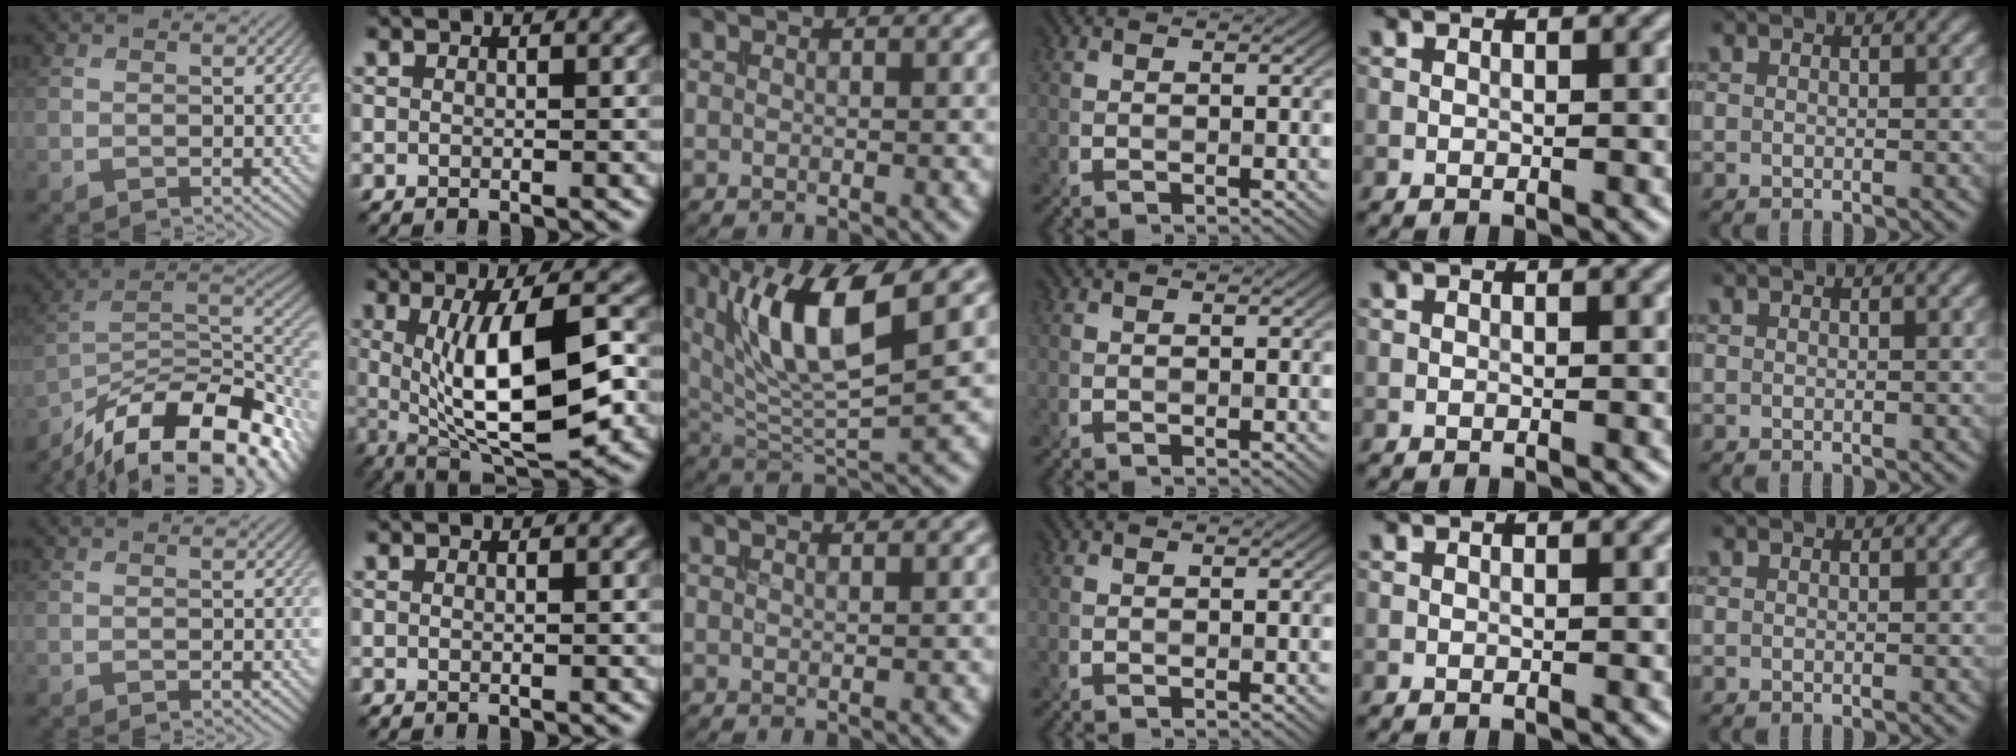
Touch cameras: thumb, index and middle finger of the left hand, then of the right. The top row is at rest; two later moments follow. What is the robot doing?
{"motion": "insert", "object": "bucket"}